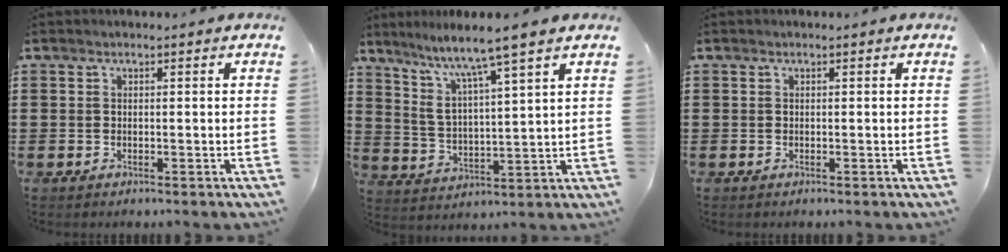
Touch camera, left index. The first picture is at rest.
{"total": 6.4, "force": [5.2, -0.6, 3.8], "torque": [-0.096, -0.040, 0.079]}
{"total": 0.0}